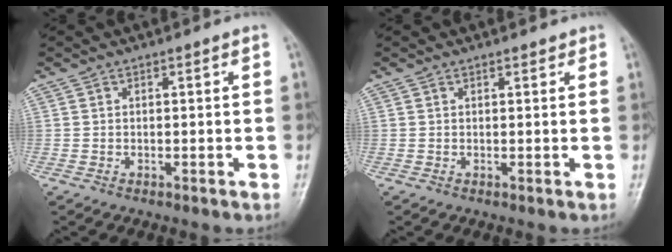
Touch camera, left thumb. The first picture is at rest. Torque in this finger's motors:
{"motor_torque": [-0.31, 0.12, -0.03, -0.06, 0.03]}